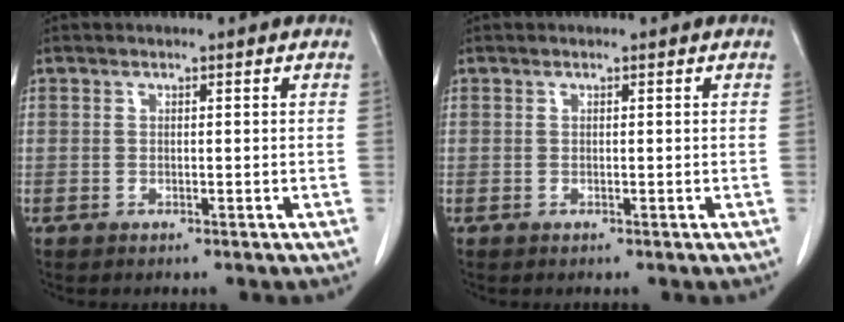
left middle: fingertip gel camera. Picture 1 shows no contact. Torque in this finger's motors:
{"motor_torque": [0.15, -0.10, 0.04, -0.01]}